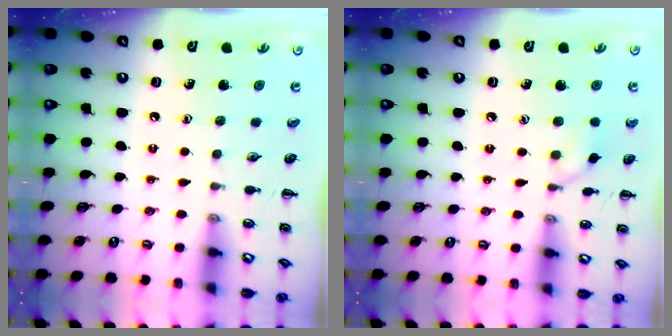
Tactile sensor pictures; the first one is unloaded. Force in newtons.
{"total": 6.0, "press": 5.8, "slide": 1.5}